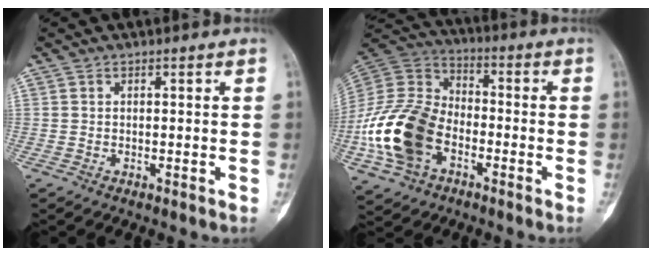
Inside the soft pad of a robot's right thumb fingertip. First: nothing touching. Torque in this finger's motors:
{"motor_torque": [0.82, 1.61, 1.05, 0.22, 0.64]}